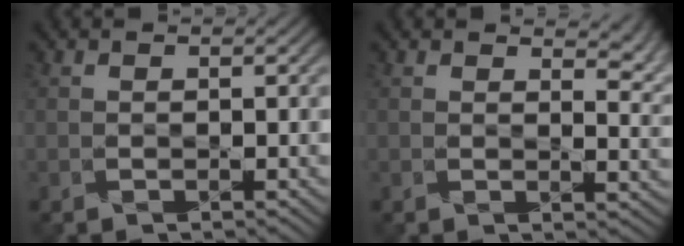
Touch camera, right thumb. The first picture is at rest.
{"total": 4.0, "force": [2.7, 1.7, 2.4], "torque": [-0.030, -0.005, 0.040]}